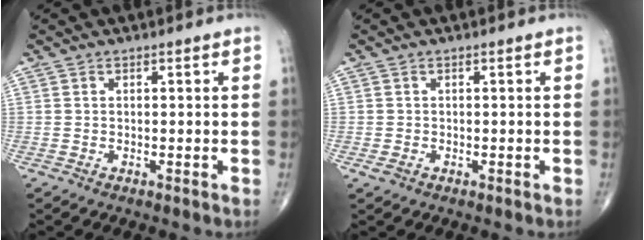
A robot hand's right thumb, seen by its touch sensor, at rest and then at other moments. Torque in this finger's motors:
{"motor_torque": [0.26, 0.48, -0.29, -0.22, -0.01]}